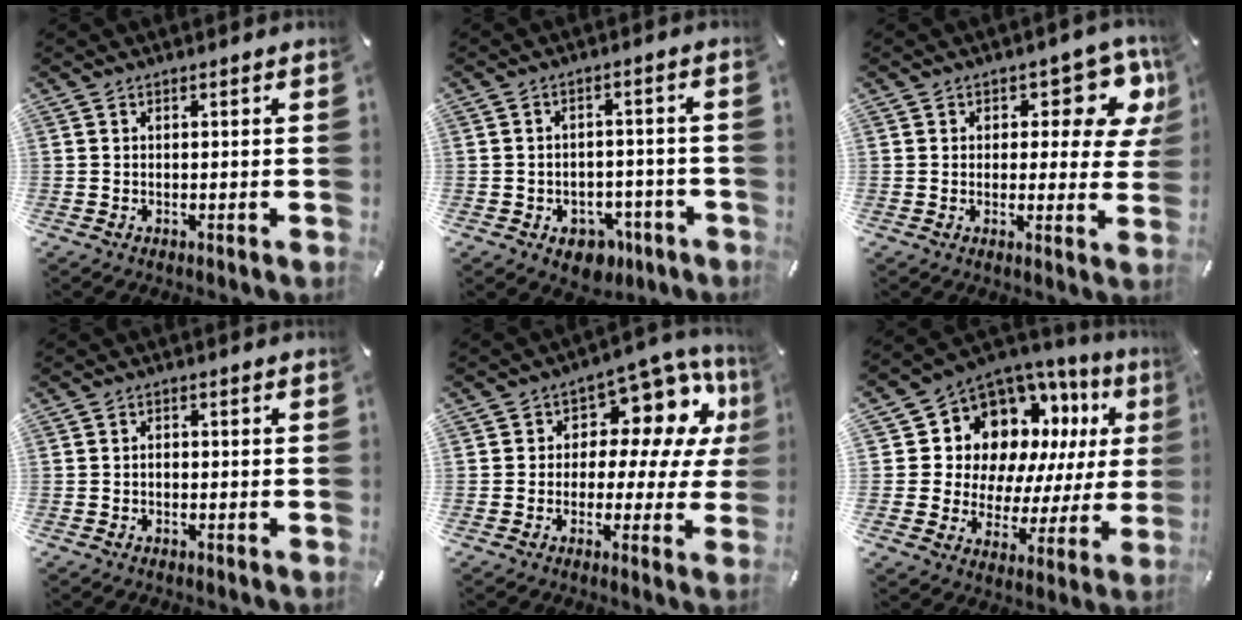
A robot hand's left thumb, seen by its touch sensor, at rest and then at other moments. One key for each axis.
{"total": 6.4, "fx": -3.4, "fy": 4.8, "fz": 2.5, "tx": -0.029, "ty": 0.029, "tz": -0.057}
{"total": 10.1, "fx": 5.1, "fy": 5.6, "fz": 6.7, "tx": -0.069, "ty": -0.030, "tz": 0.084}
{"total": 1.1, "fx": -0.4, "fy": 0.8, "fz": 0.7, "tx": -0.016, "ty": 0.003, "tz": -0.010}
{"total": 10.5, "fx": 4.8, "fy": 7.0, "fz": 6.2, "tx": -0.085, "ty": -0.042, "tz": 0.084}
{"total": 12.8, "fx": 6.8, "fy": 9.8, "fz": 4.8, "tx": -0.087, "ty": -0.075, "tz": 0.132}